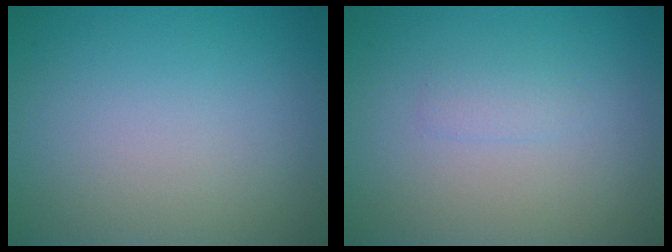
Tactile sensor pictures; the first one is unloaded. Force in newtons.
{"total": 1.0, "press": 1.0, "slide": 0.1}